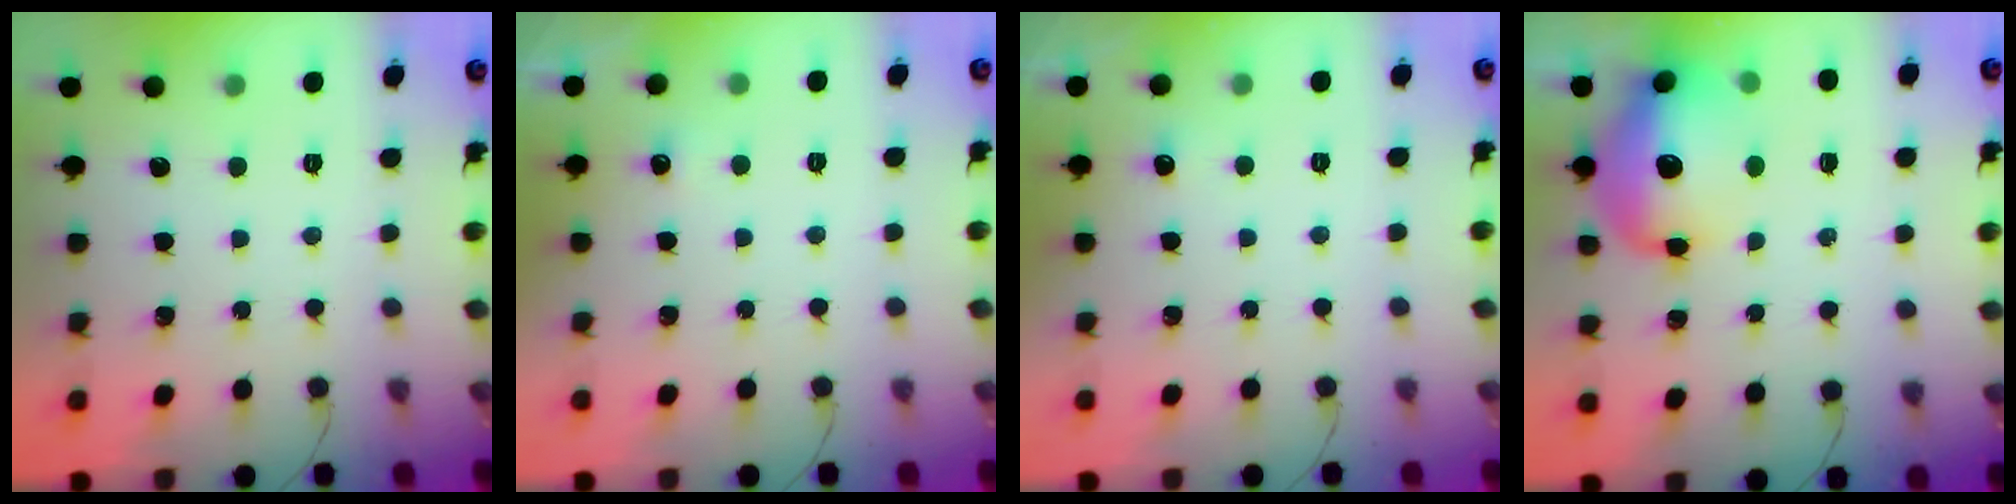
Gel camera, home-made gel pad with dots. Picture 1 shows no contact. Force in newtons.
{"total": 8.6, "press": 2.0, "slide": 8.4}
{"total": 3.7, "press": 3.5, "slide": 1.2}
{"total": 15.5, "press": 15.1, "slide": 3.7}